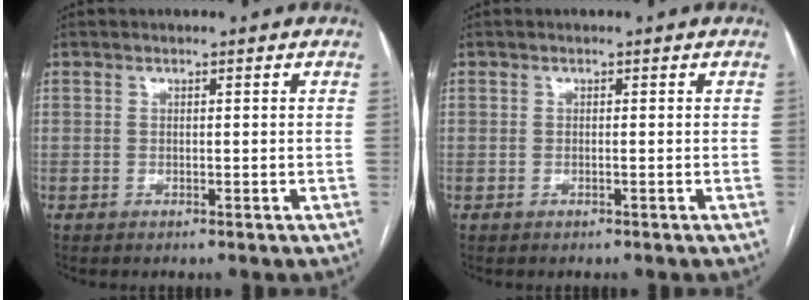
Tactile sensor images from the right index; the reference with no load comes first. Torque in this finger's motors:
{"motor_torque": [-0.15, 0.10, -0.01, 0.00]}